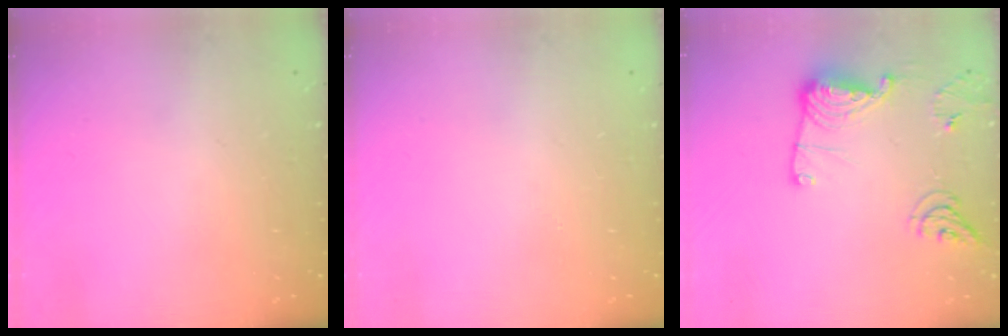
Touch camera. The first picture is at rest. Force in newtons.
{"total": 0.0}
{"total": 12.9, "press": 12.9, "slide": 0.7}